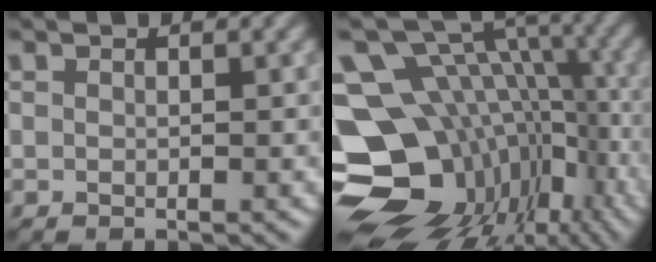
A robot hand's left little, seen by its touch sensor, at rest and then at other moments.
{"total": 16.9, "force": [-3.1, 12.2, 11.3], "torque": [-0.203, -0.005, 0.001]}